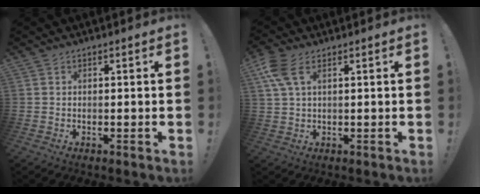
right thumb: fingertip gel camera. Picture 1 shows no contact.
{"total": 6.9, "force": [2.8, 3.3, 5.3], "torque": [-0.112, -0.005, 0.053]}